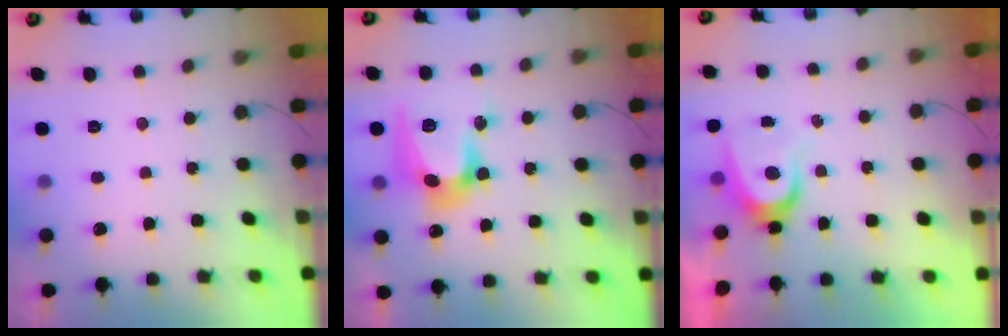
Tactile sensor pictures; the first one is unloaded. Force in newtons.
{"total": 16.9, "press": 16.9, "slide": 0.6}
{"total": 6.2, "press": 6.1, "slide": 0.7}